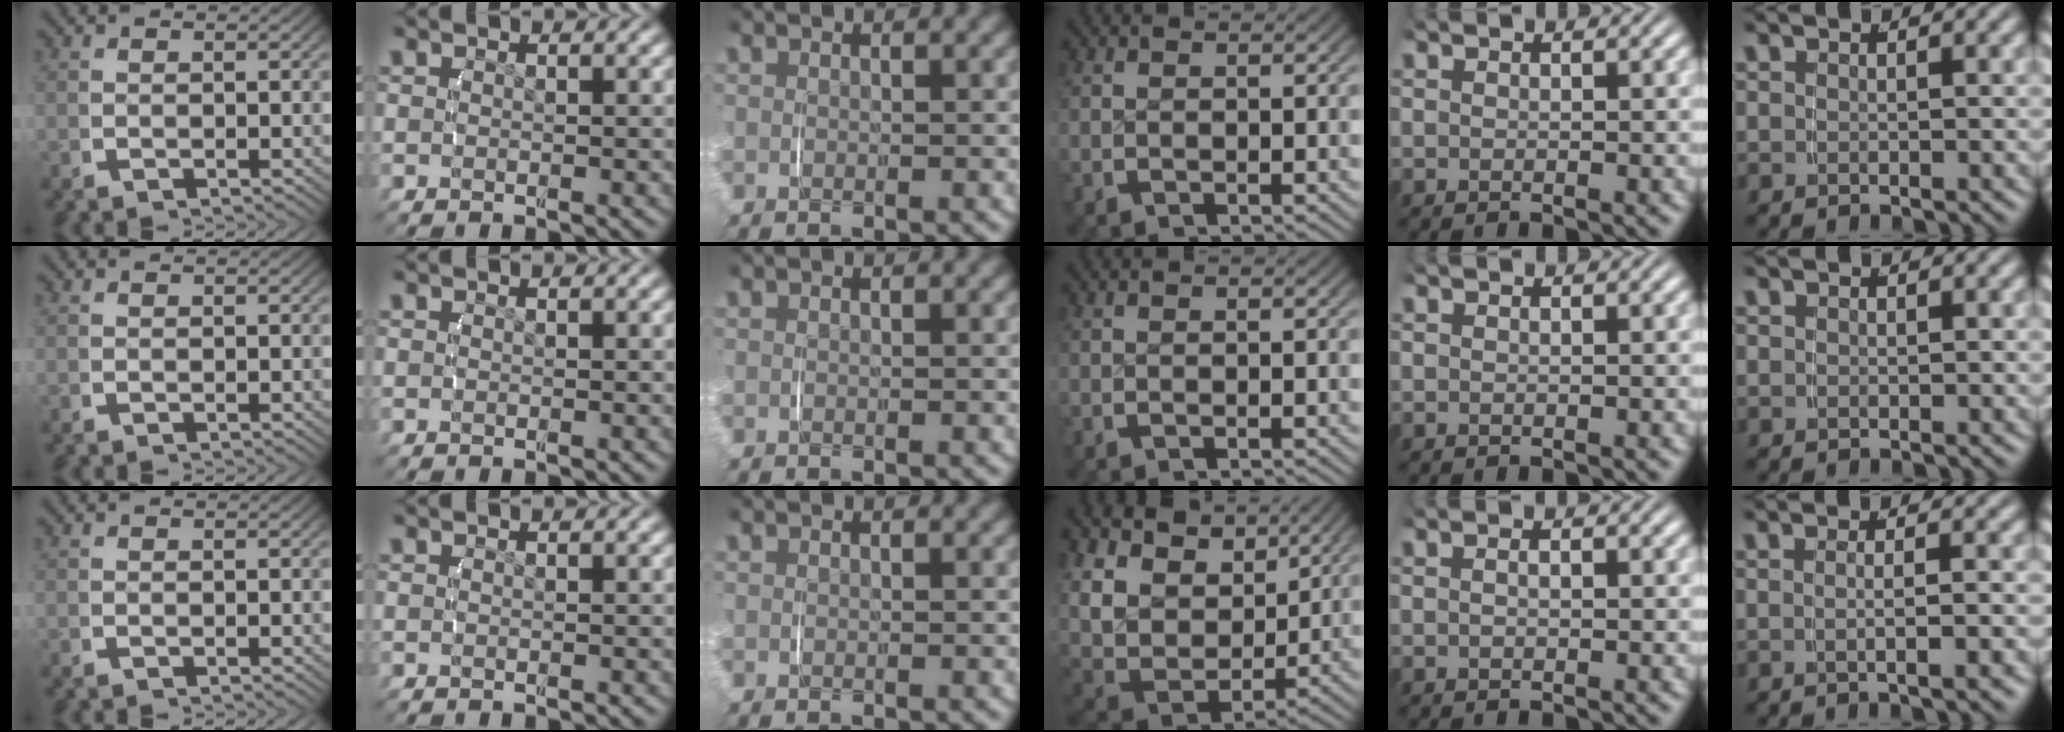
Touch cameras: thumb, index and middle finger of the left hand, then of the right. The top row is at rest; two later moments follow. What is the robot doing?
{"motion": "lift_and_place", "object": "napkin"}